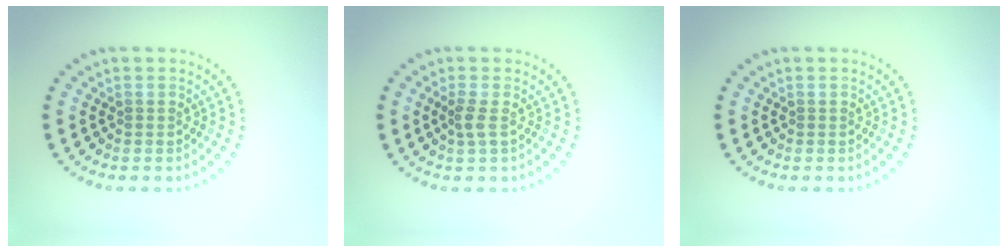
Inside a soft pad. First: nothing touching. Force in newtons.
{"total": 1.2, "press": 1.0, "slide": 0.6}
{"total": 0.0}